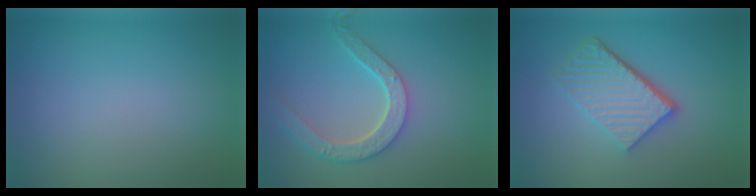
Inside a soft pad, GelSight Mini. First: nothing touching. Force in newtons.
{"total": 4.5, "press": 3.6, "slide": 2.7}
{"total": 5.5, "press": 3.9, "slide": 3.9}